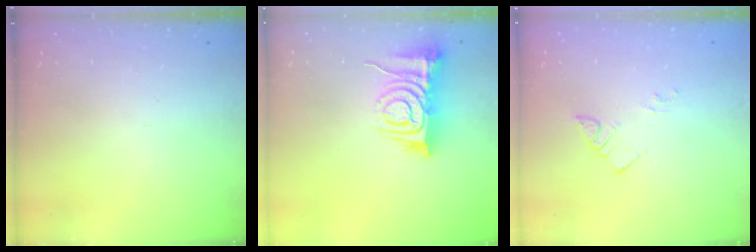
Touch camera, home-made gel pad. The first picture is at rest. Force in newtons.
{"total": 10.2, "press": 10.2, "slide": 1.2}
{"total": 3.2, "press": 3.2, "slide": 0.4}